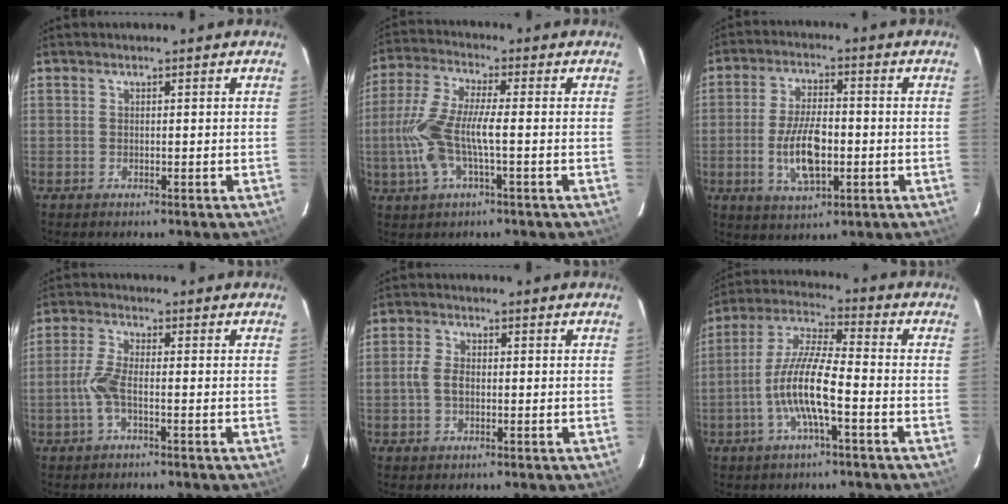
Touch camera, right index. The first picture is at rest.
{"total": 11.1, "force": [-2.2, 3.0, 10.4], "torque": [-0.231, 0.001, -0.040]}
{"total": 10.2, "force": [-2.1, 4.5, 8.9], "torque": [-0.175, -0.003, -0.034]}
{"total": 4.4, "force": [-1.4, 0.9, 4.1], "torque": [-0.095, 0.004, -0.029]}
{"total": 3.4, "force": [-0.5, 2.1, 2.7], "torque": [-0.058, 0.008, -0.008]}
{"total": 11.3, "force": [-3.8, 1.7, 10.5], "torque": [-0.220, 0.002, -0.075]}